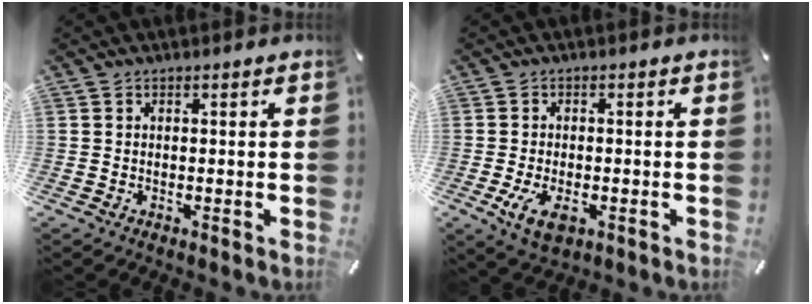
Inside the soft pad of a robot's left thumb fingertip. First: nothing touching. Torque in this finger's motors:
{"motor_torque": [0.08, 0.44, 0.42, 0.38, 0.04]}